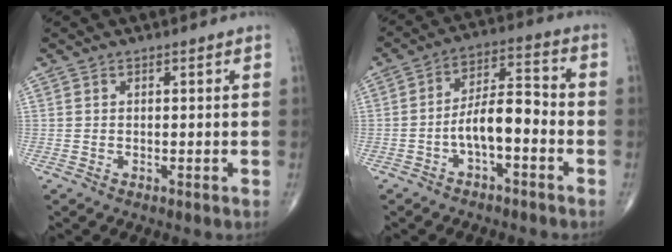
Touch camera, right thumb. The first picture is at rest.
{"total": 8.7, "force": [-2.9, 3.5, 7.4], "torque": [-0.121, 0.044, -0.054]}